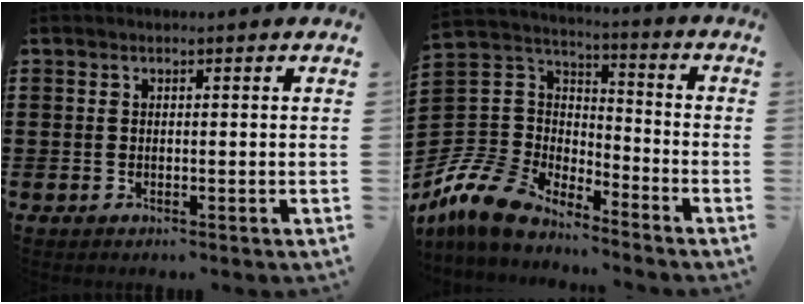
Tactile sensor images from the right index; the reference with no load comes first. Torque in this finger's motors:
{"motor_torque": [0.00, 0.08, -1.05, -0.21]}